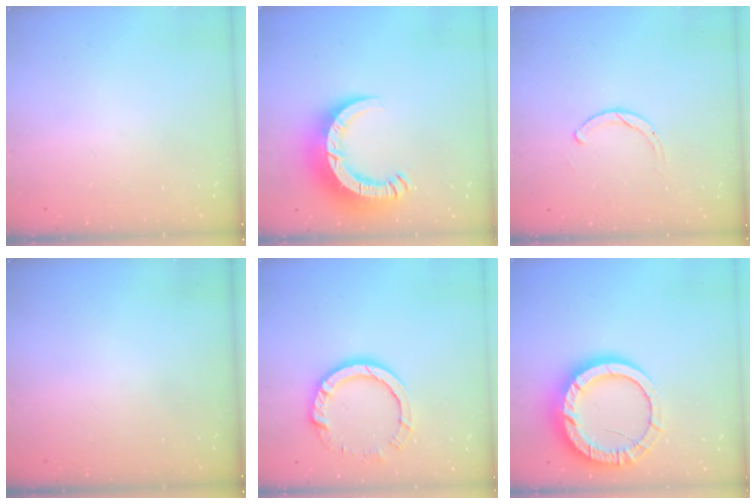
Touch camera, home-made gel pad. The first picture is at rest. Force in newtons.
{"total": 13.1, "press": 13.0, "slide": 1.4}
{"total": 1.9, "press": 1.9, "slide": 0.2}
{"total": 0.0}
{"total": 10.8, "press": 10.7, "slide": 1.0}
{"total": 16.6, "press": 16.6, "slide": 1.6}